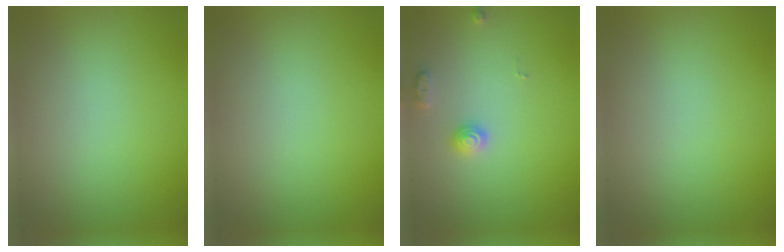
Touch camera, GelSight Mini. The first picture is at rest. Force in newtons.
{"total": 0.0}
{"total": 1.7, "press": 1.7, "slide": 0.3}
{"total": 0.0}